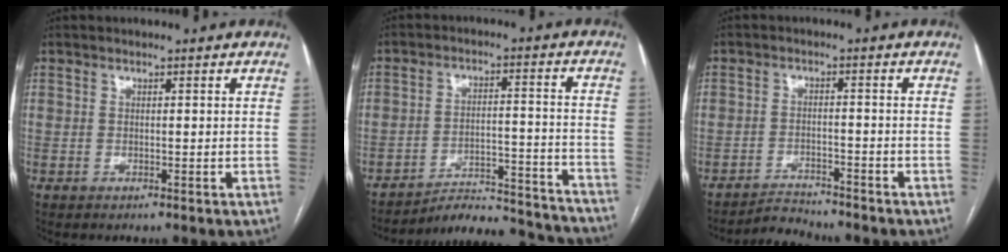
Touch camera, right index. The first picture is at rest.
{"total": 20.4, "force": [-19.8, 2.1, 4.4], "torque": [-0.048, 0.010, -0.268]}
{"total": 4.4, "force": [-4.4, 0.0, 0.0], "torque": [-0.002, -0.014, -0.074]}